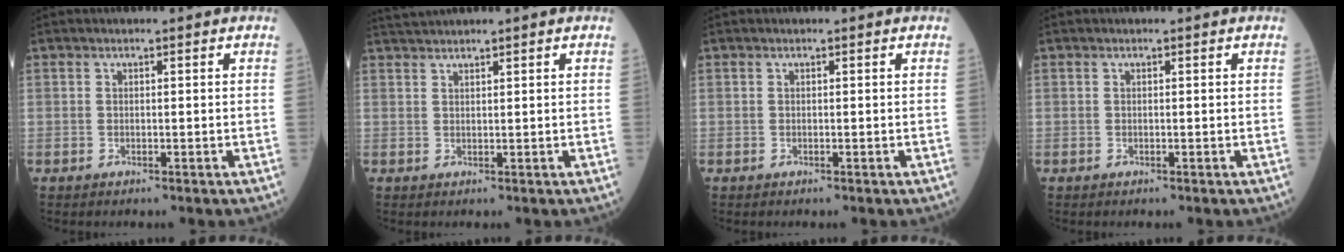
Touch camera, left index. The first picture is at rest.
{"total": 1.9, "force": [1.8, -0.6, 0.3], "torque": [-0.010, 0.016, 0.044]}
{"total": 0.0}
{"total": 0.0}